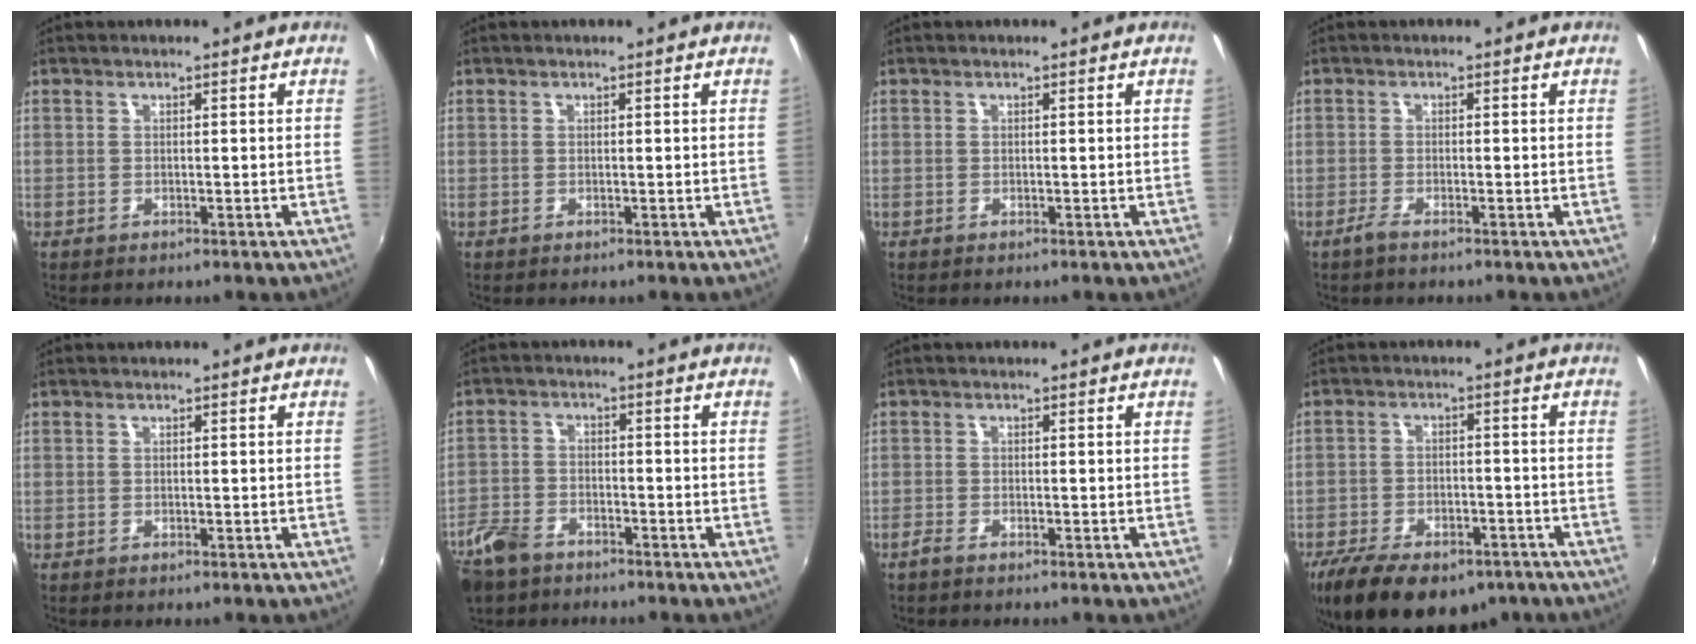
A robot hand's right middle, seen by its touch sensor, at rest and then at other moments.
{"total": 0.0}
{"total": 0.0}
{"total": 1.7, "force": [-1.4, 0.2, 1.1], "torque": [-0.027, -0.004, -0.030]}
{"total": 0.0}
{"total": 8.0, "force": [-5.7, 4.6, 3.4], "torque": [-0.093, 0.004, -0.107]}
{"total": 1.4, "force": [-1.2, 0.3, 0.6], "torque": [-0.016, -0.005, -0.026]}
{"total": 18.7, "force": [-12.6, 9.1, 10.3], "torque": [-0.222, -0.032, -0.187]}